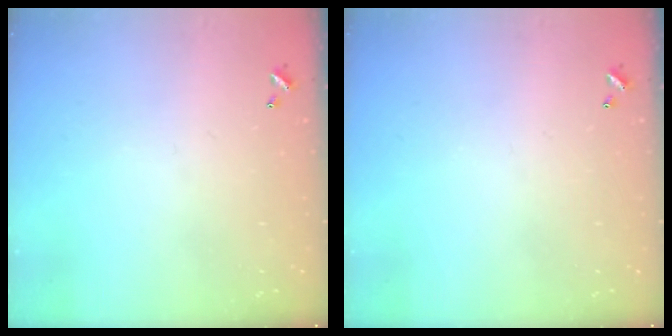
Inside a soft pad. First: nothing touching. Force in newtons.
{"total": 0.0}